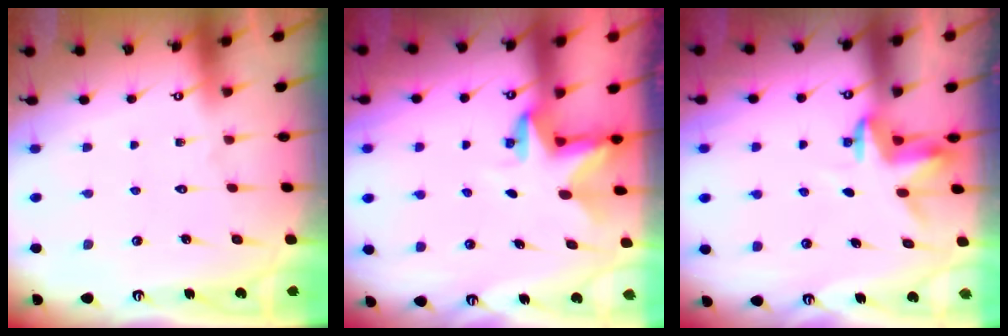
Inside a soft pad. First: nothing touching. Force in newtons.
{"total": 2.8, "press": 2.8, "slide": 0.2}
{"total": 4.0, "press": 4.0, "slide": 0.3}